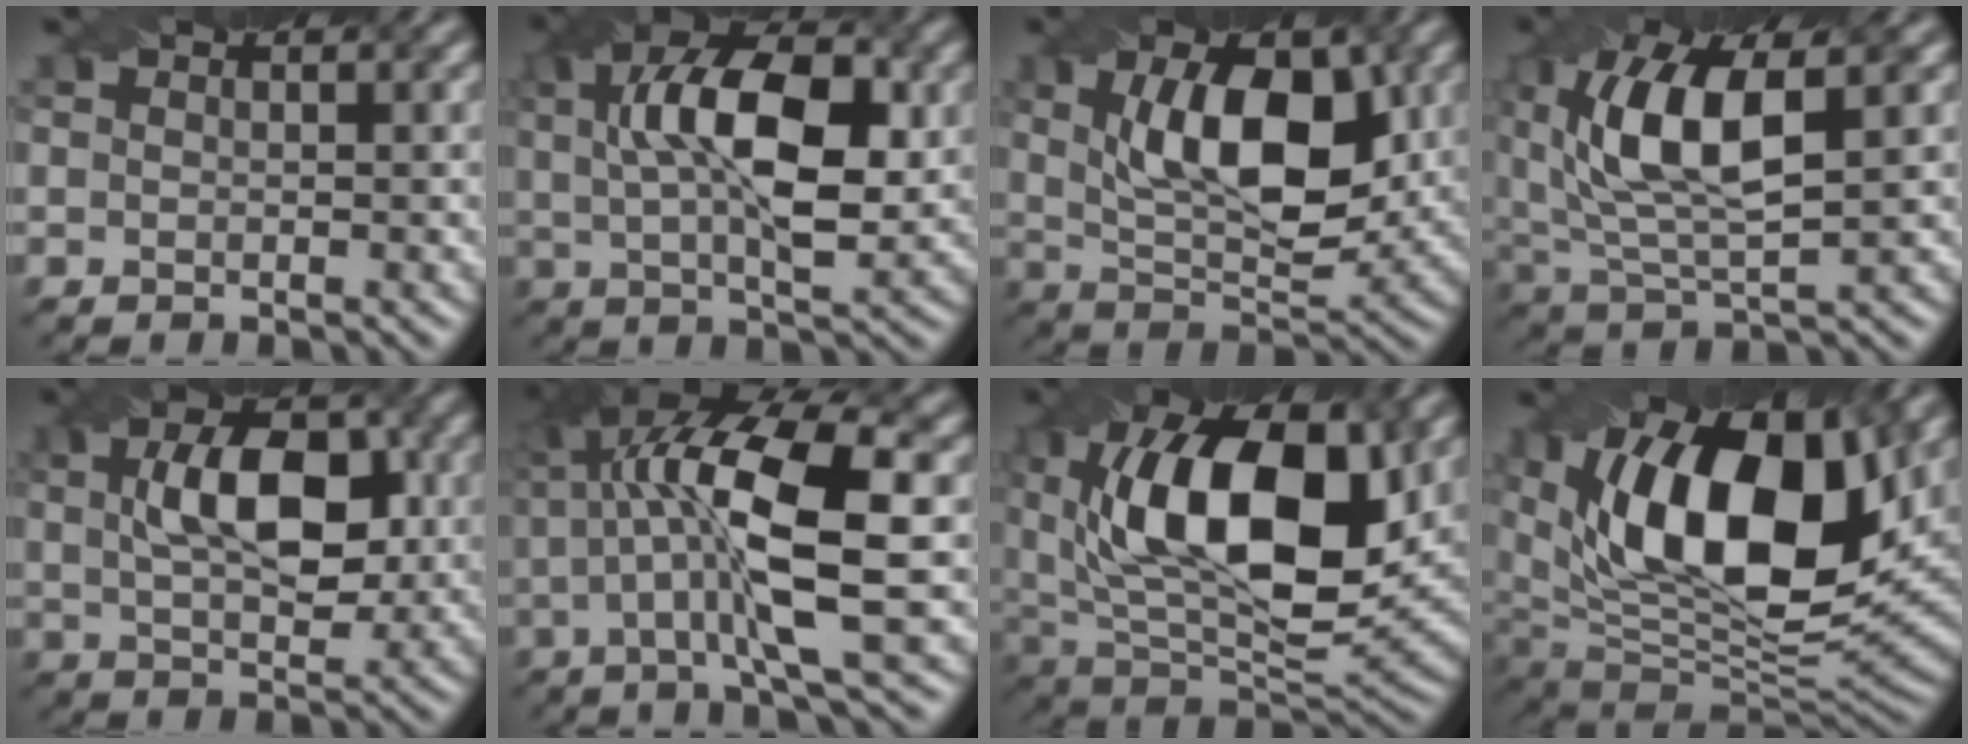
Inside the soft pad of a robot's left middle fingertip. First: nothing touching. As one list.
[{"total": 10.4, "force": [1.5, 4.4, 9.3], "torque": [-0.150, 0.020, 0.030]}, {"total": 9.8, "force": [1.5, 4.6, 8.5], "torque": [-0.132, 0.011, 0.032]}, {"total": 9.3, "force": [2.0, 3.9, 8.2], "torque": [-0.173, 0.014, 0.041]}, {"total": 7.6, "force": [1.0, 4.0, 6.4], "torque": [-0.107, 0.019, 0.023]}, {"total": 10.3, "force": [0.4, 2.4, 10.0], "torque": [-0.174, 0.019, 0.018]}, {"total": 14.7, "force": [3.3, 7.4, 12.3], "torque": [-0.210, 0.009, 0.061]}, {"total": 15.7, "force": [4.4, 7.8, 12.8], "torque": [-0.210, 0.009, 0.073]}]